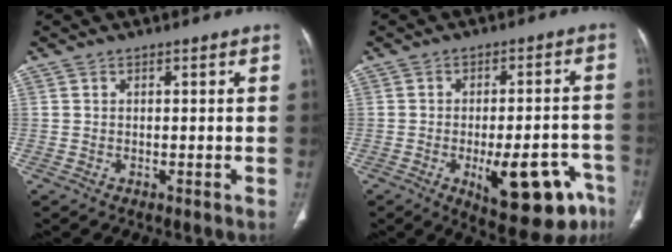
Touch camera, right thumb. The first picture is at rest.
{"total": 16.4, "force": [-7.6, 6.5, 13.0], "torque": [-0.120, 0.033, -0.088]}